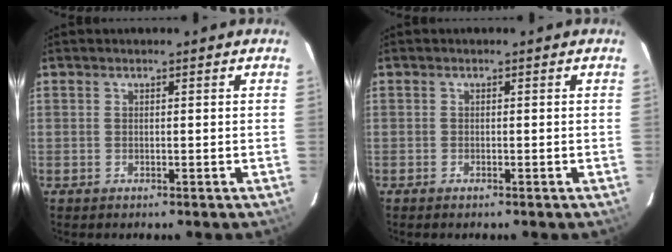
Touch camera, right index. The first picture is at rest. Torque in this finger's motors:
{"motor_torque": [0.03, 0.11, 0.05, 0.01]}